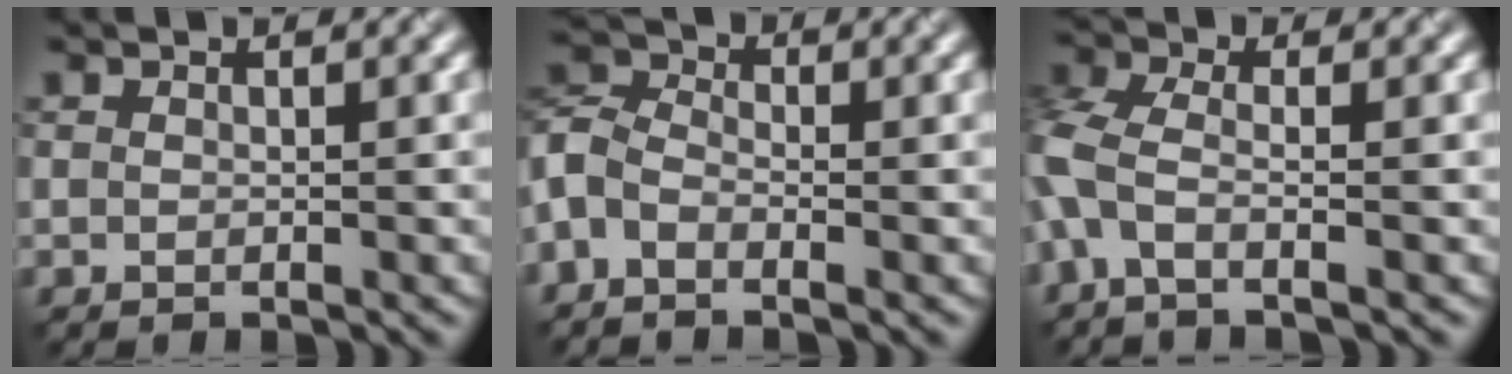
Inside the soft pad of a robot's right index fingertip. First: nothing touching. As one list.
[{"total": 3.9, "force": [-1.6, 2.4, 2.6], "torque": [-0.055, 0.006, -0.044]}, {"total": 3.9, "force": [-1.3, 1.7, 3.2], "torque": [-0.088, 0.001, -0.043]}]